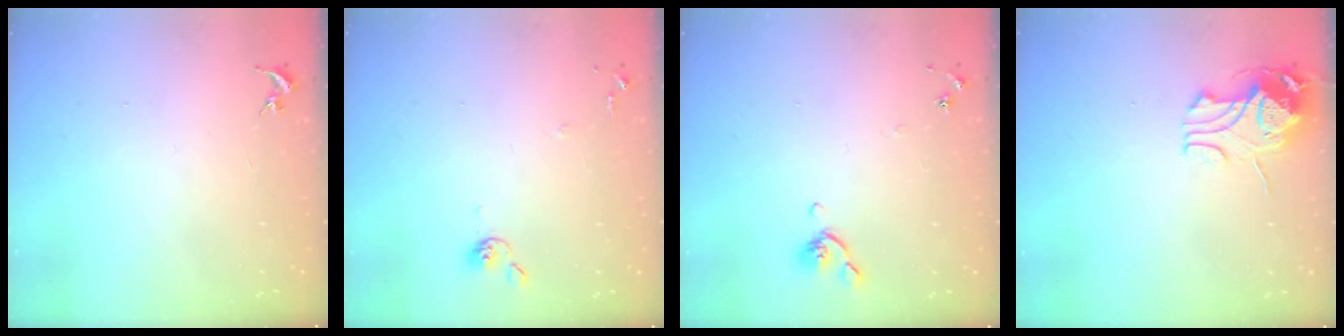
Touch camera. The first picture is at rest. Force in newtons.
{"total": 5.9, "press": 5.8, "slide": 0.7}
{"total": 5.3, "press": 5.2, "slide": 1.2}
{"total": 9.9, "press": 9.9, "slide": 1.1}